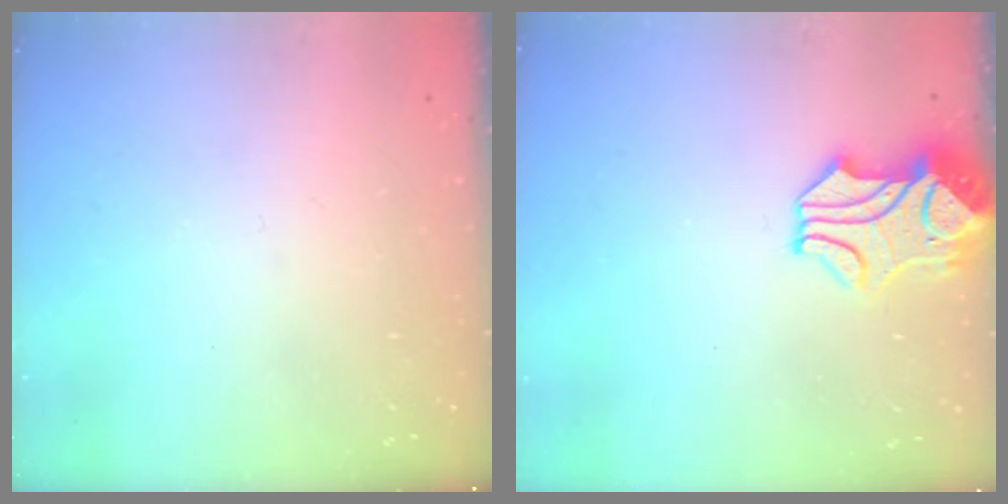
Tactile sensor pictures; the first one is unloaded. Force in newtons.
{"total": 2.7, "press": 2.5, "slide": 0.9}